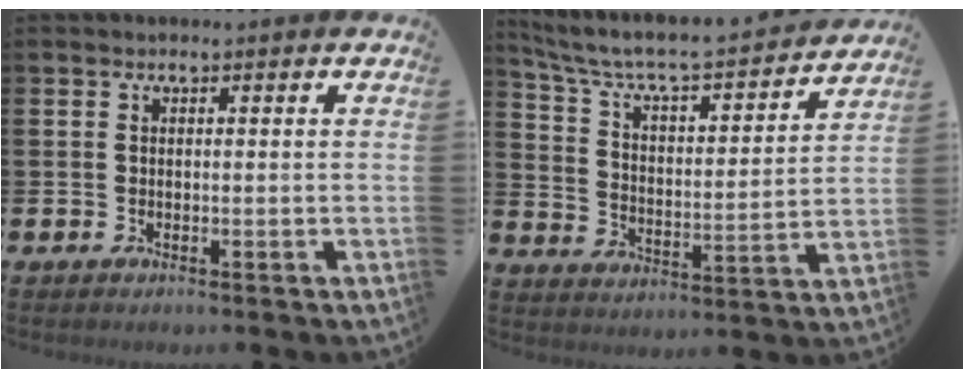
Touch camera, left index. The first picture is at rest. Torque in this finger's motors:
{"motor_torque": [0.99, -1.15, 0.22, 0.21]}